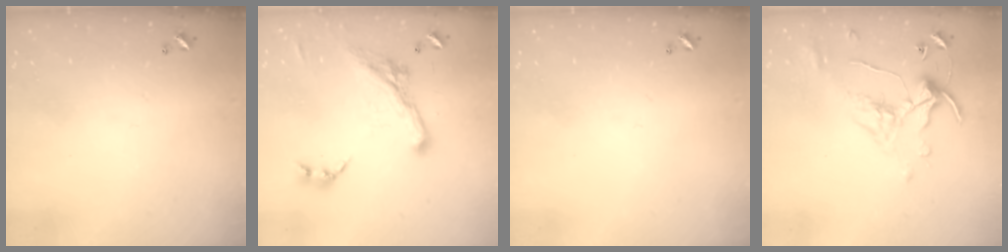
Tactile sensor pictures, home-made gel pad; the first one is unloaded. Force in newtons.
{"total": 5.6, "press": 5.3, "slide": 1.6}
{"total": 0.0}
{"total": 1.1, "press": 0.6, "slide": 0.9}